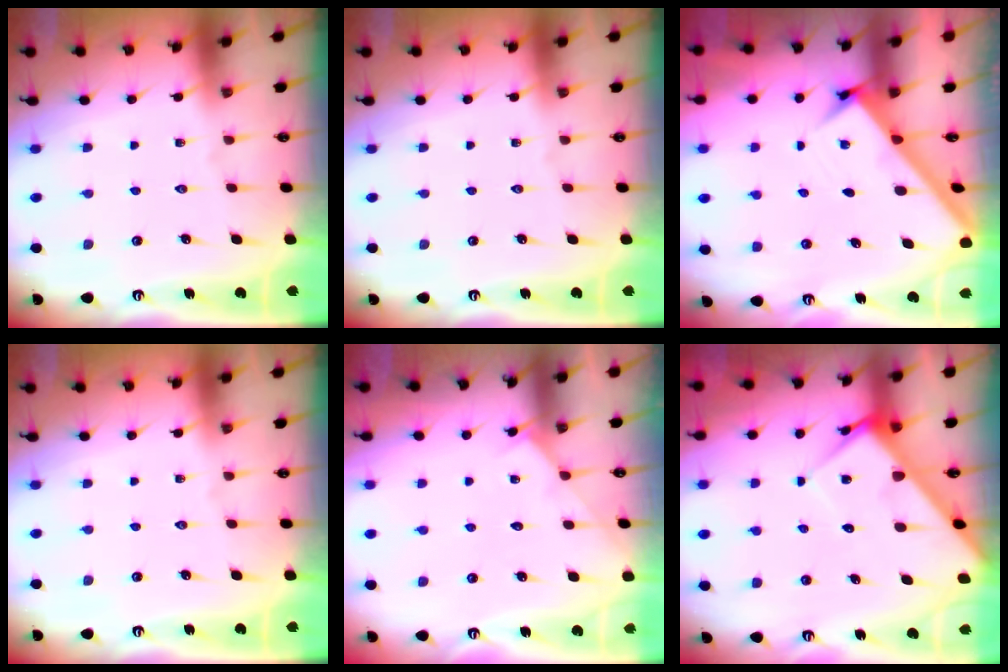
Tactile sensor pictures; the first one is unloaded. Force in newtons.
{"total": 0.0}
{"total": 3.0, "press": 2.9, "slide": 0.4}
{"total": 0.0}
{"total": 2.6, "press": 2.5, "slide": 0.4}
{"total": 5.3, "press": 5.3, "slide": 0.6}